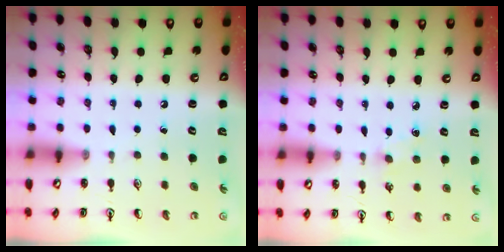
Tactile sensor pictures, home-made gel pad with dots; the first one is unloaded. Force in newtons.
{"total": 3.0, "press": 2.9, "slide": 0.4}